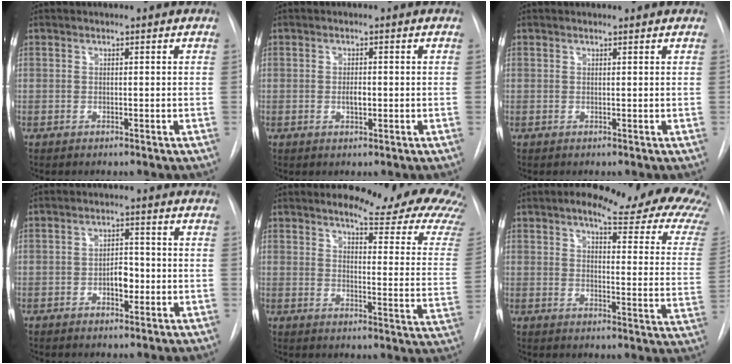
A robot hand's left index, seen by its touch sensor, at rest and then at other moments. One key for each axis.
{"total": 1.9, "fx": -0.2, "fy": 0.7, "fz": 1.7, "tx": -0.031, "ty": 0.001, "tz": -0.004}
{"total": 0.8, "fx": 0.8, "fy": 0.1, "fz": 0.3, "tx": -0.011, "ty": 0.009, "tz": 0.011}
{"total": 3.7, "fx": -1.1, "fy": 1.9, "fz": 3.0, "tx": -0.042, "ty": 0.007, "tz": -0.017}
{"total": 21.1, "fx": 18.5, "fy": 3.0, "fz": 9.8, "tx": -0.112, "ty": -0.086, "tz": 0.199}
{"total": 23.1, "fx": 18.5, "fy": 4.6, "fz": 12.9, "tx": -0.158, "ty": -0.046, "tz": 0.198}